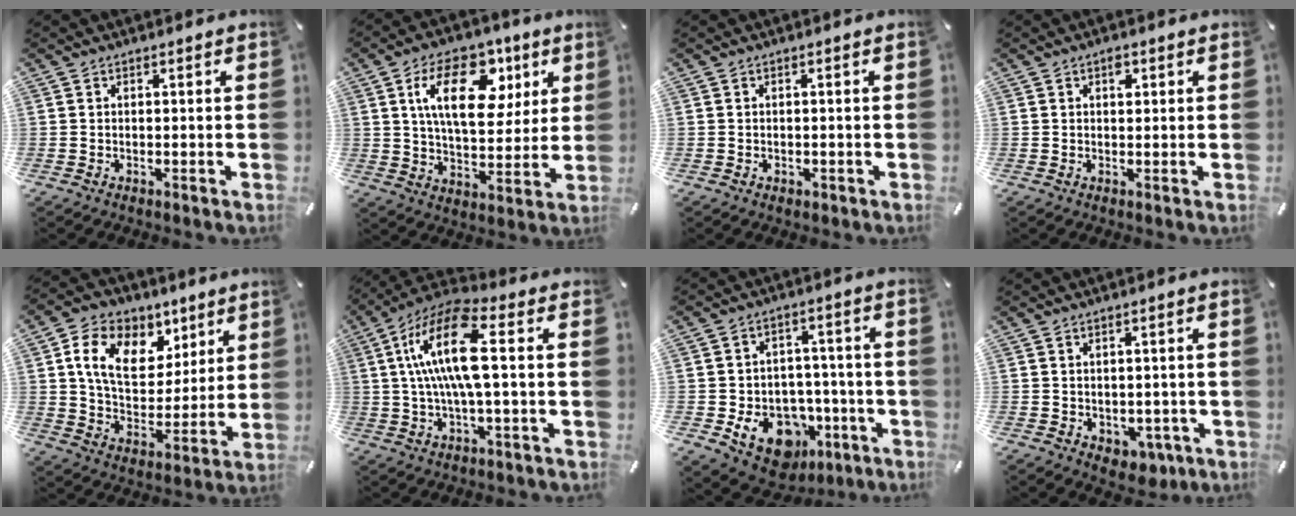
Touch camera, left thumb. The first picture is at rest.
{"total": 18.1, "force": [7.1, 10.3, 13.1], "torque": [-0.215, -0.006, 0.116]}
{"total": 0.8, "force": [-0.2, 0.8, 0.2], "torque": [-0.004, 0.004, -0.006]}
{"total": 1.8, "force": [0.7, 1.2, 1.1], "torque": [-0.008, -0.002, 0.009]}
{"total": 14.2, "force": [6.7, 10.3, 7.0], "torque": [-0.117, -0.024, 0.126]}
{"total": 16.6, "force": [2.1, 5.4, 15.6], "torque": [-0.325, -0.006, 0.027]}
{"total": 14.1, "force": [-6.1, 10.8, 6.8], "torque": [-0.092, 0.037, -0.093]}
{"total": 3.6, "force": [-0.6, 3.2, 1.4], "torque": [-0.008, 0.001, -0.011]}